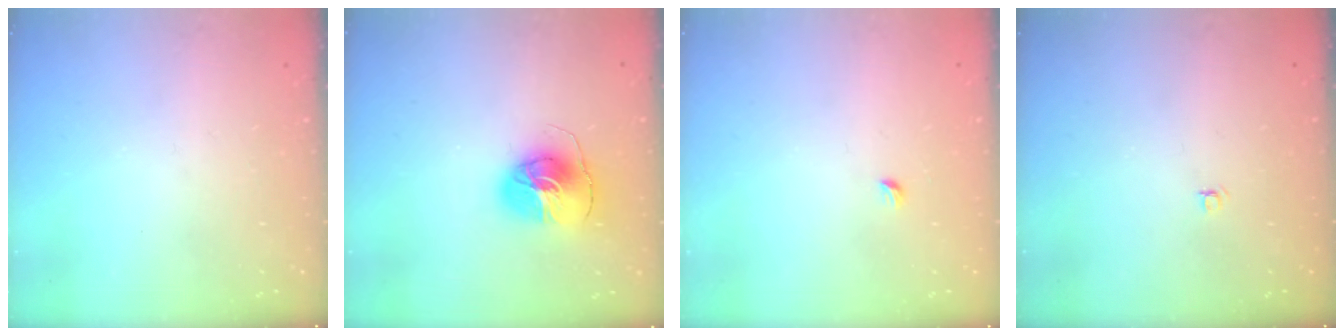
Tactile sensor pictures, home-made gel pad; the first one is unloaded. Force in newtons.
{"total": 9.1, "press": 9.1, "slide": 0.8}
{"total": 2.7, "press": 2.6, "slide": 0.6}
{"total": 3.4, "press": 3.4, "slide": 0.3}